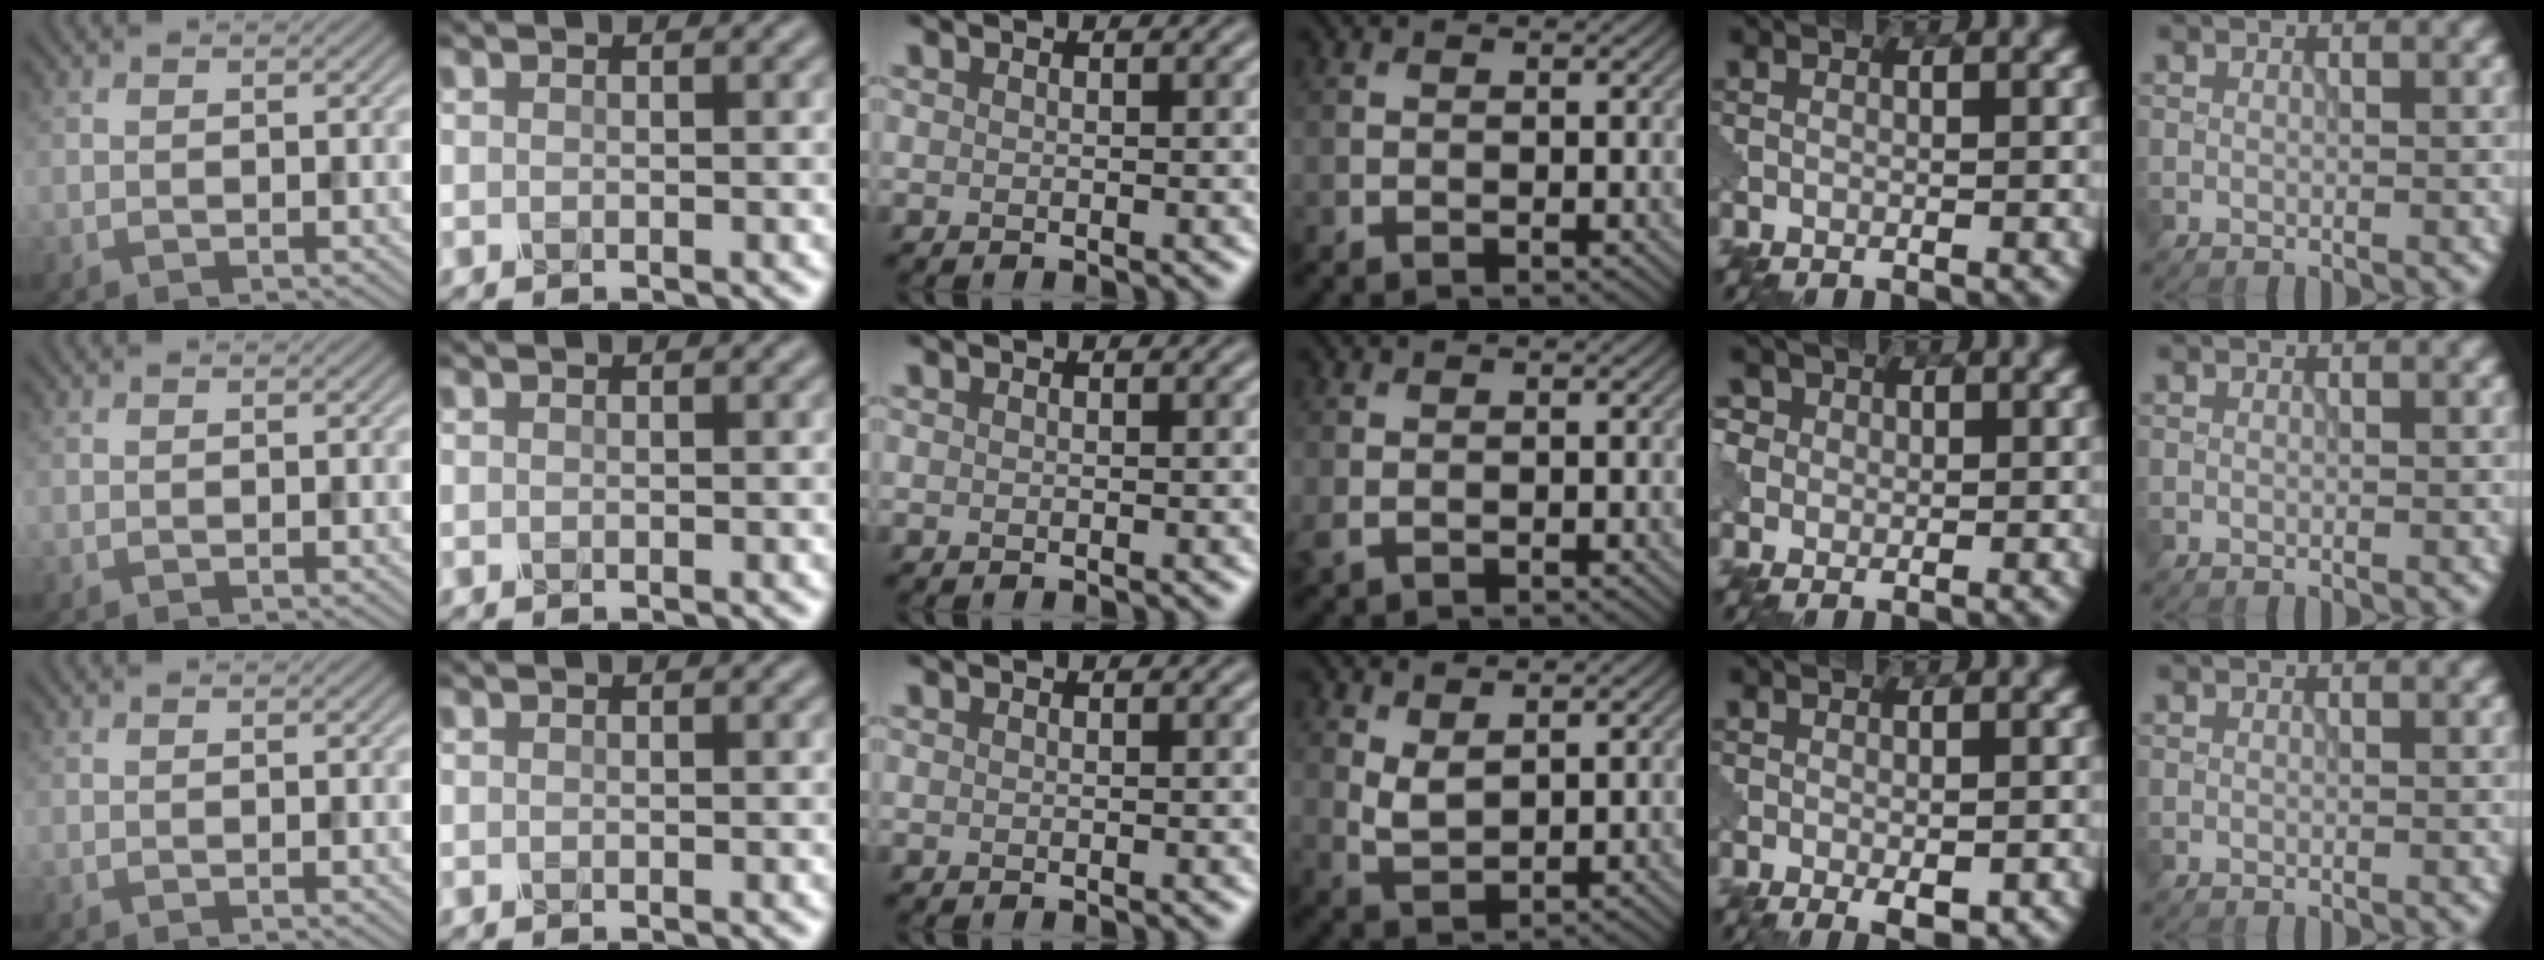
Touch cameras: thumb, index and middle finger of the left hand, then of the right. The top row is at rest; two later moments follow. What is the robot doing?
{"motion": "wrap", "object": "tissue paper"}